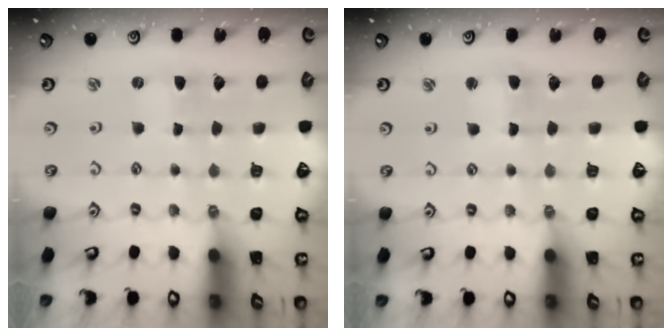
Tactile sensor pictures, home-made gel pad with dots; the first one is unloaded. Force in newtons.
{"total": 2.2, "press": 2.2, "slide": 0.3}